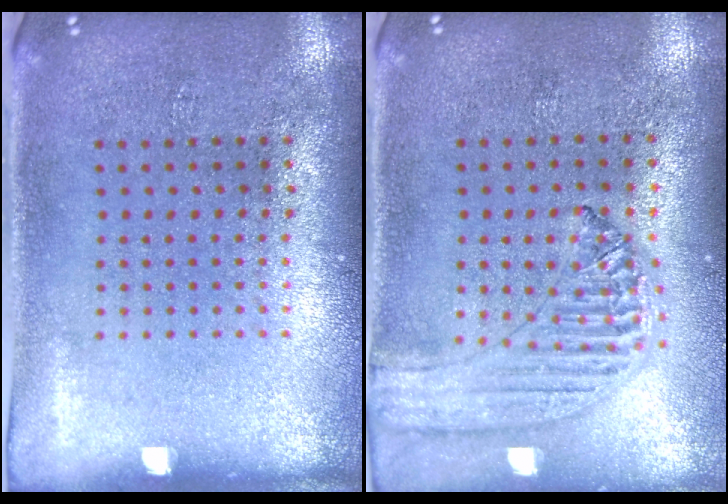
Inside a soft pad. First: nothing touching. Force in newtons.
{"total": 1.2, "press": 1.2, "slide": 0.2}